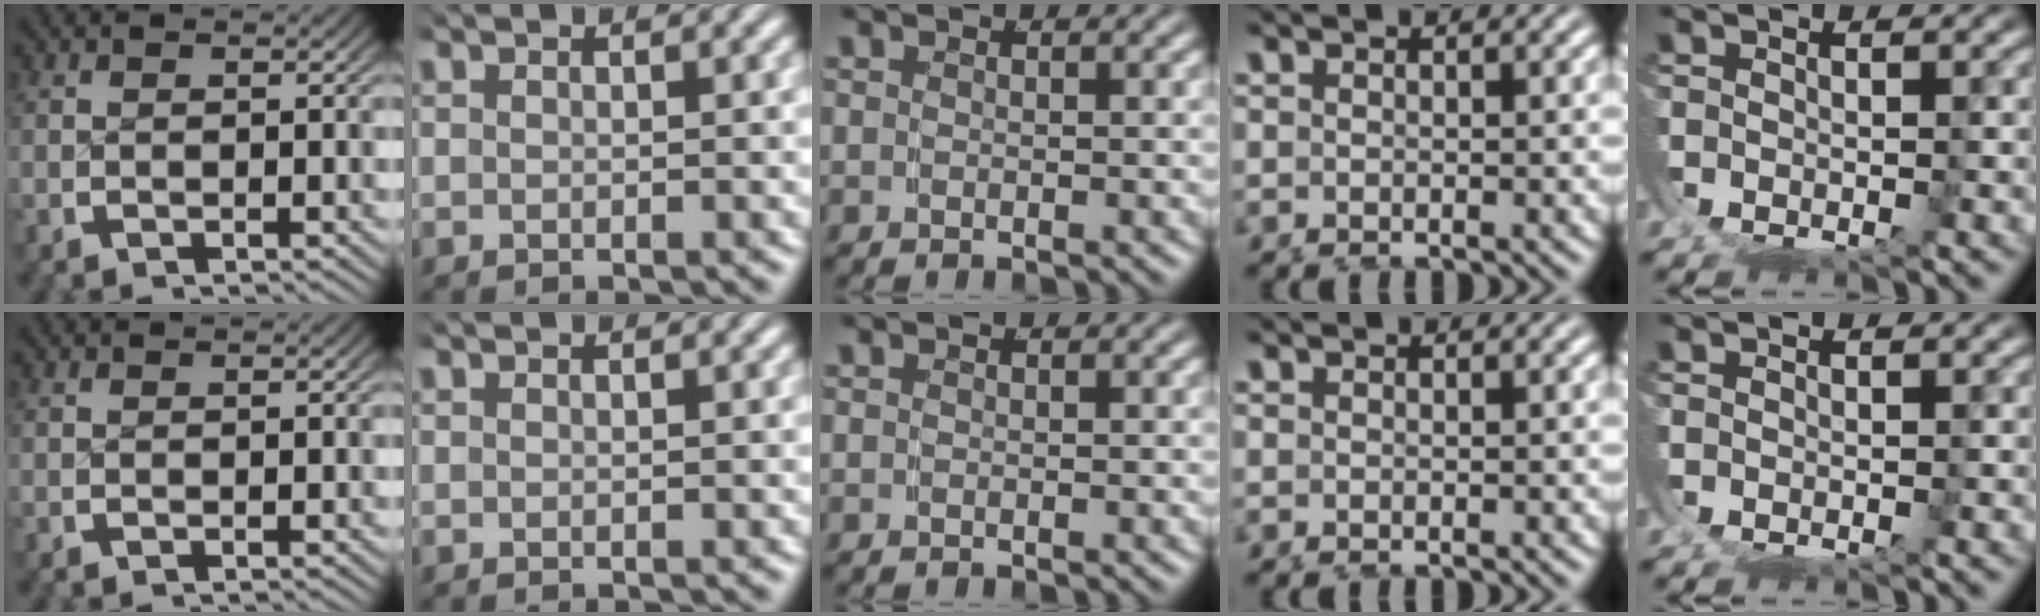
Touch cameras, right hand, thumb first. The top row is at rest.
{}